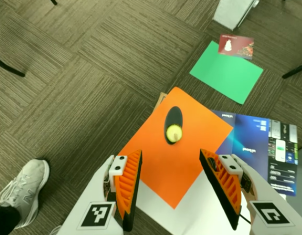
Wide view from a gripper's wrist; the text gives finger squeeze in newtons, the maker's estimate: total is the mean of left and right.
{"total": 0.0}